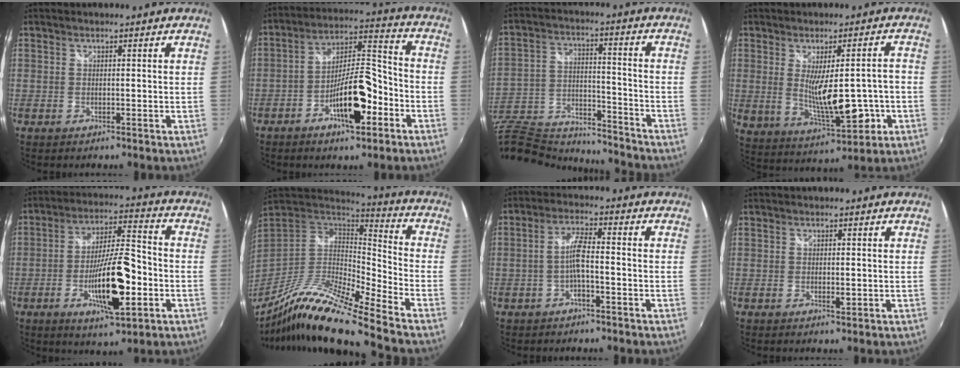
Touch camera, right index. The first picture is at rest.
{"total": 13.0, "force": [-6.0, 4.5, 10.7], "torque": [-0.185, 0.017, -0.095]}
{"total": 23.8, "force": [-18.5, 10.6, 10.7], "torque": [-0.248, 0.003, -0.284]}
{"total": 13.0, "force": [-2.7, 3.9, 12.1], "torque": [-0.209, -0.030, -0.015]}
{"total": 15.2, "force": [-4.7, 4.0, 13.9], "torque": [-0.250, -0.009, -0.077]}
{"total": 19.0, "force": [-14.3, 0.5, 12.5], "torque": [-0.223, -0.028, -0.273]}
{"total": 4.3, "force": [-1.6, 0.8, 3.9], "torque": [-0.079, 0.007, -0.030]}
{"total": 1.0, "force": [-0.1, 0.5, 0.8], "torque": [-0.015, -0.003, -0.001]}